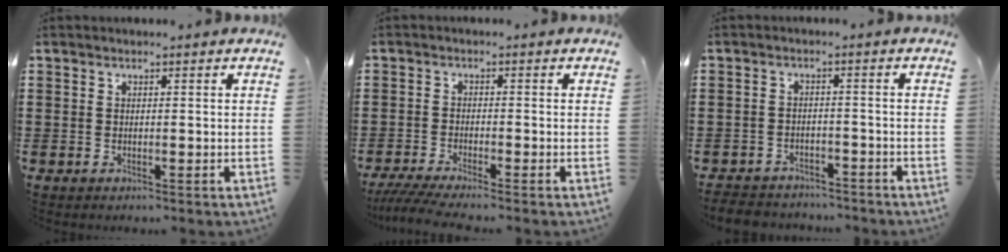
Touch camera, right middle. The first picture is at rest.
{"total": 3.0, "force": [-2.5, -0.1, 1.5], "torque": [-0.042, -0.012, -0.052]}
{"total": 3.2, "force": [-3.1, 0.6, 0.0], "torque": [-0.007, -0.002, -0.066]}